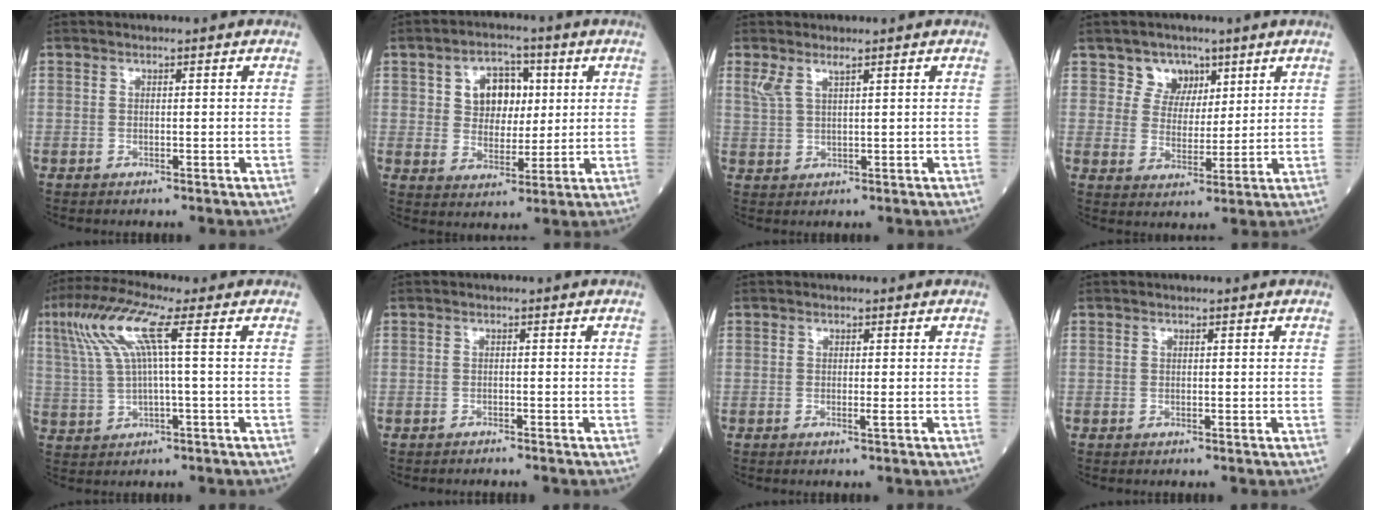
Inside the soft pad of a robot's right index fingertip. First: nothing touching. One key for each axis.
{"total": 7.6, "fx": 2.2, "fy": 5.4, "fz": 4.9, "tx": -0.076, "ty": 0.019, "tz": 0.039}
{"total": 2.5, "fx": 1.7, "fy": 0.4, "fz": 1.8, "tx": -0.048, "ty": 0.010, "tz": 0.043}
{"total": 5.3, "fx": 3.2, "fy": 4.2, "fz": 0.8, "tx": -0.011, "ty": 0.005, "tz": 0.058}
{"total": 8.8, "fx": 2.4, "fy": -0.2, "fz": 8.5, "tx": -0.188, "ty": 0.028, "tz": 0.052}
{"total": 1.9, "fx": -1.8, "fy": 0.1, "fz": 0.5, "tx": -0.010, "ty": -0.001, "tz": -0.022}
{"total": 0.7, "fx": -0.3, "fy": -0.1, "fz": 0.7, "tx": -0.012, "ty": -0.001, "tz": -0.007}
{"total": 0.0}